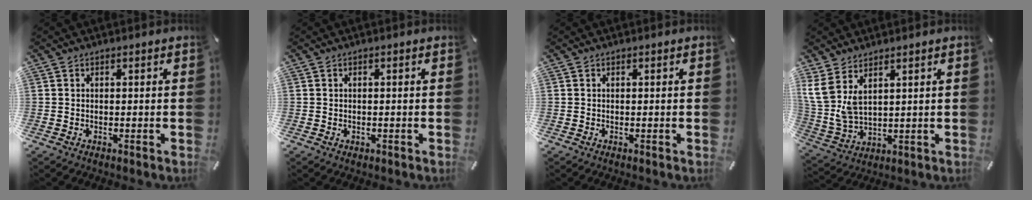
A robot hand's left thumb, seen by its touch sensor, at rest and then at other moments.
{"total": 0.6, "force": [-0.1, 0.4, 0.3], "torque": [-0.006, 0.000, -0.002]}
{"total": 0.0}
{"total": 8.6, "force": [4.9, 4.3, 5.5], "torque": [-0.151, -0.027, 0.089]}